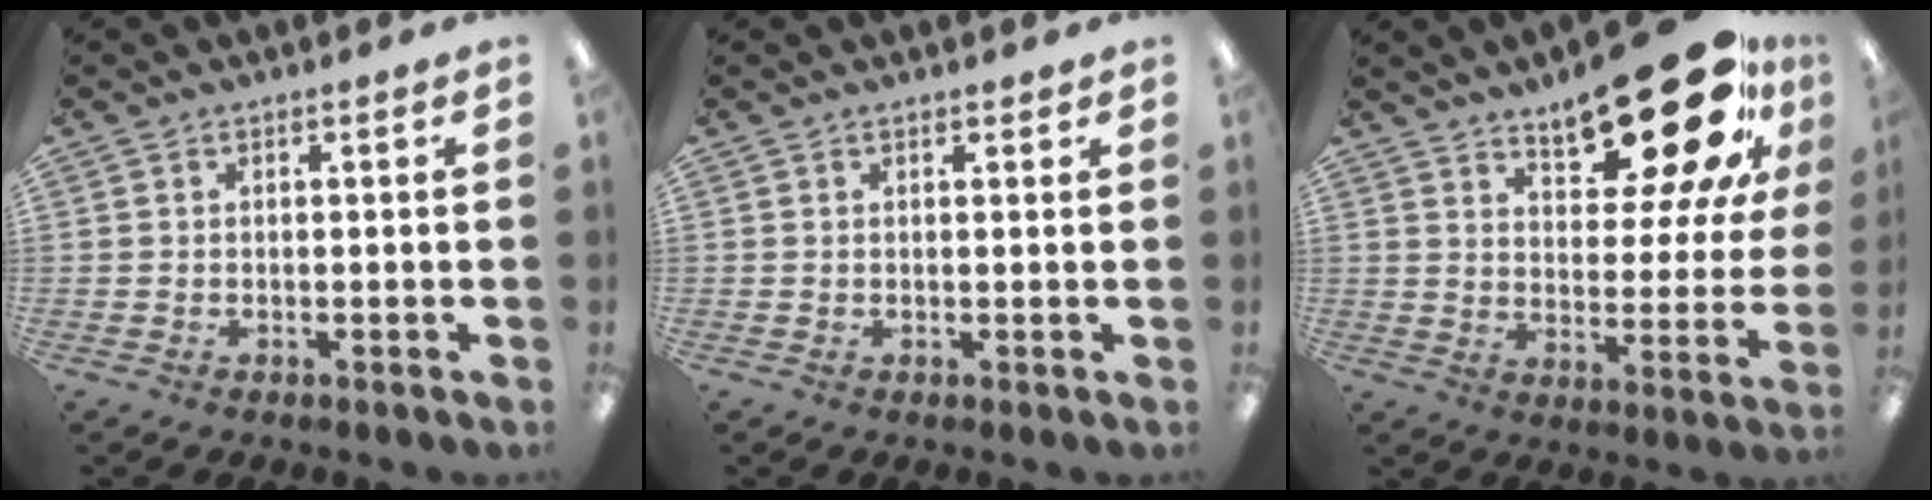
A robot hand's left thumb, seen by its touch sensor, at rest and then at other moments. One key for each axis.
{"total": 0.9, "fx": 0.8, "fy": 0.3, "fz": 0.4, "tx": -0.001, "ty": -0.003, "tz": 0.012}
{"total": 23.1, "fx": 16.0, "fy": 8.4, "fz": 14.4, "tx": -0.191, "ty": -0.104, "tz": 0.260}